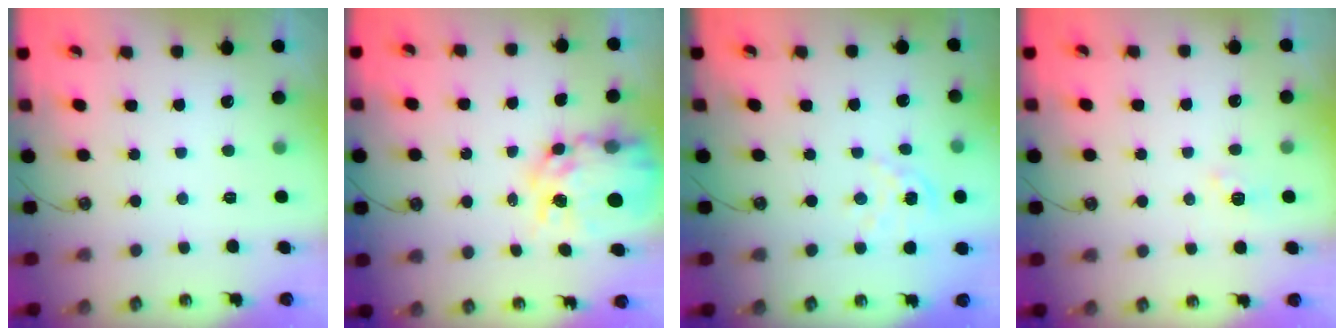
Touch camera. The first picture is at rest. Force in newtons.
{"total": 13.7, "press": 13.7, "slide": 1.1}
{"total": 2.5, "press": 2.5, "slide": 0.2}
{"total": 4.0, "press": 4.0, "slide": 0.6}